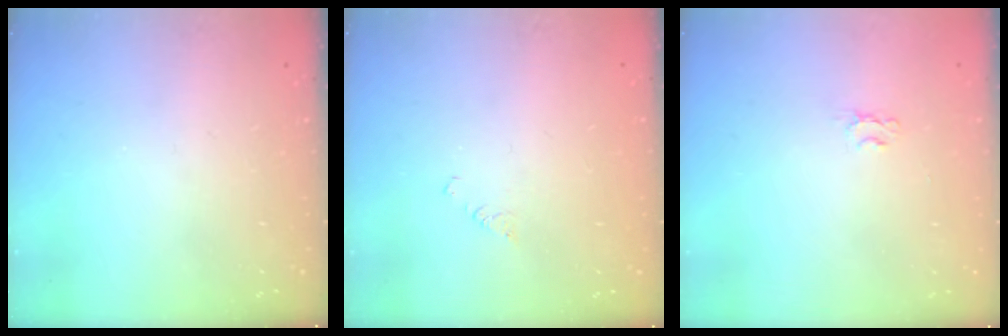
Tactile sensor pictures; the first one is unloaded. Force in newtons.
{"total": 2.4, "press": 2.4, "slide": 0.4}
{"total": 2.0, "press": 2.0, "slide": 0.3}